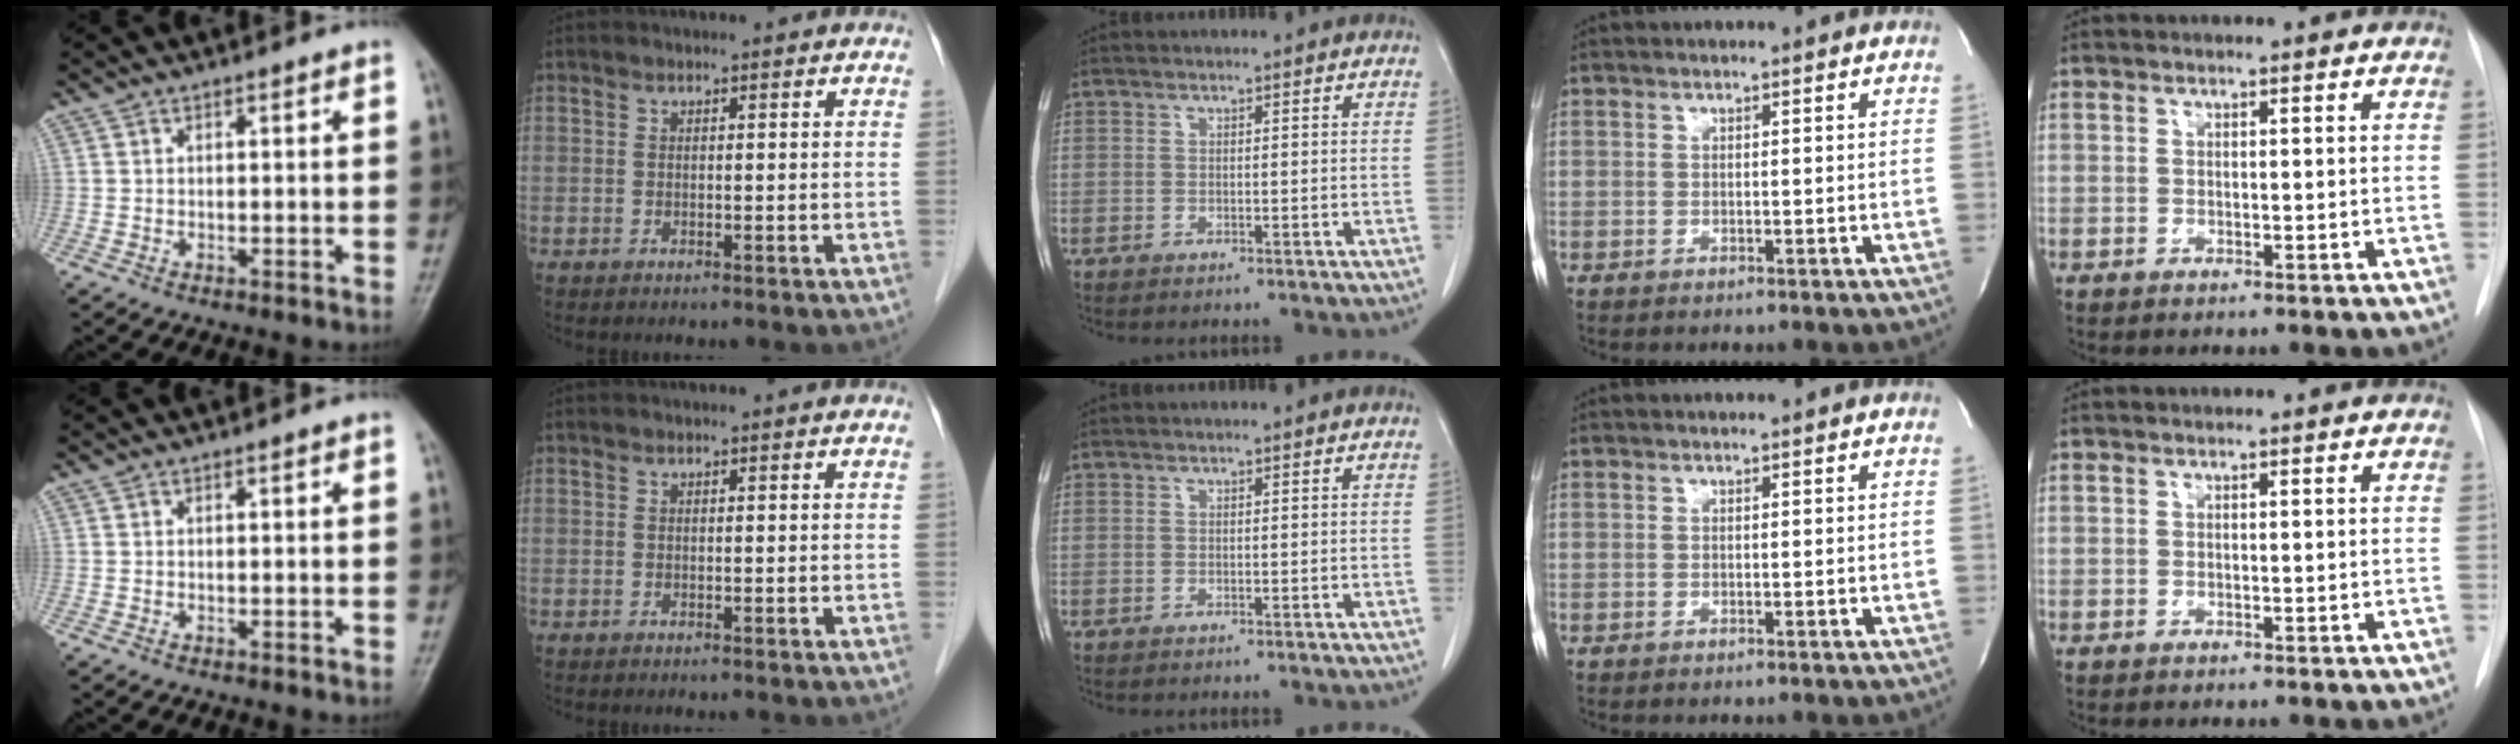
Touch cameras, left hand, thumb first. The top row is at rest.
{}